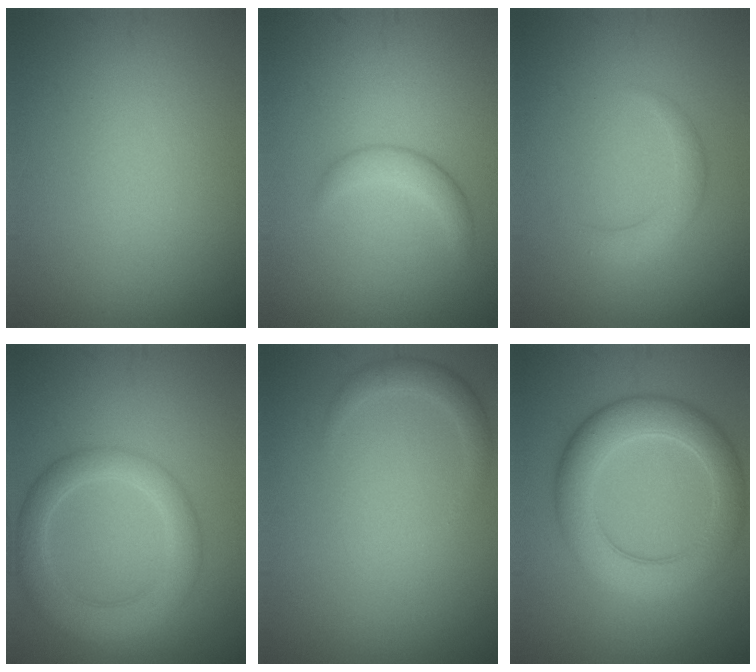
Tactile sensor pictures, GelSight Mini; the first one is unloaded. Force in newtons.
{"total": 1.9, "press": 1.9, "slide": 0.1}
{"total": 2.0, "press": 2.0, "slide": 0.2}
{"total": 4.7, "press": 4.7, "slide": 0.1}
{"total": 1.6, "press": 1.6, "slide": 0.2}
{"total": 6.3, "press": 6.3, "slide": 0.1}